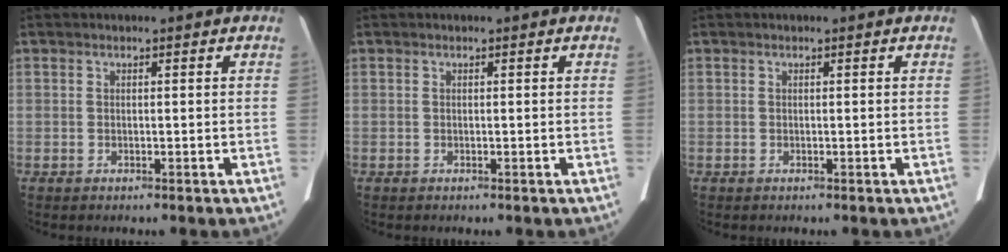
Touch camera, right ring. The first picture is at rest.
{"total": 0.0}
{"total": 0.0}